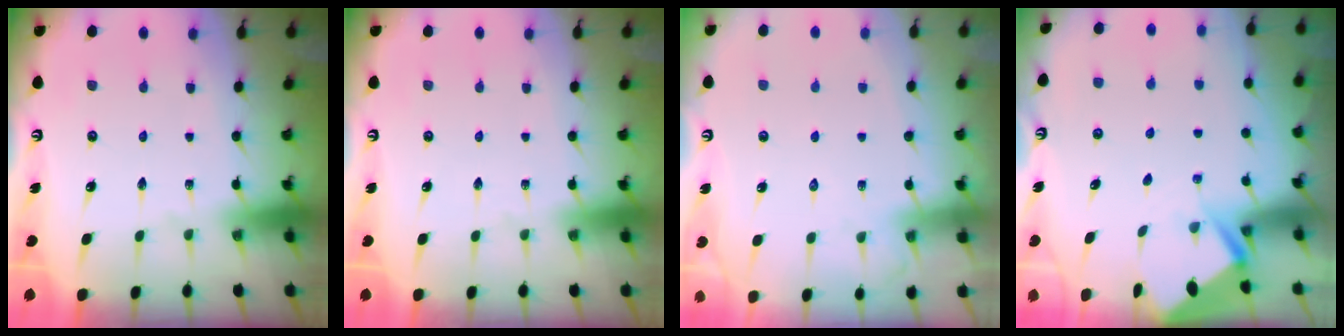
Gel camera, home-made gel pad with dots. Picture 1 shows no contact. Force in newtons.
{"total": 0.0}
{"total": 4.4, "press": 4.4, "slide": 0.5}
{"total": 2.9, "press": 2.8, "slide": 0.3}